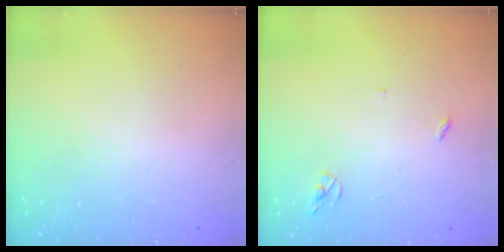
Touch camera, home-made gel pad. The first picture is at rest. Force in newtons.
{"total": 2.6, "press": 2.6, "slide": 0.2}